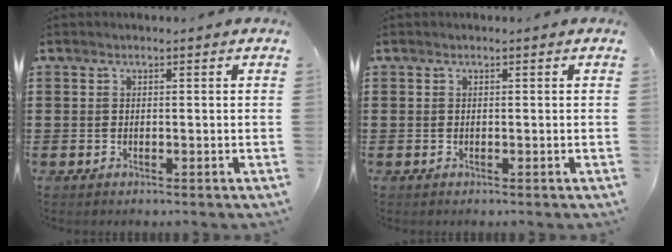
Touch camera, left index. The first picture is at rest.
{"total": 0.0}